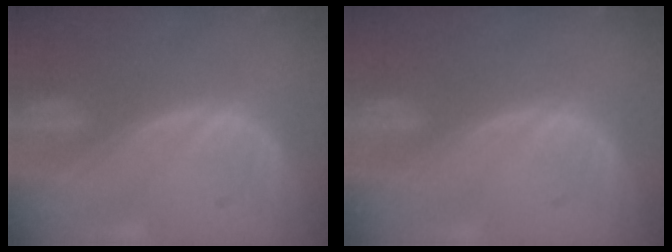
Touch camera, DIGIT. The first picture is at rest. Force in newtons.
{"total": 0.0}